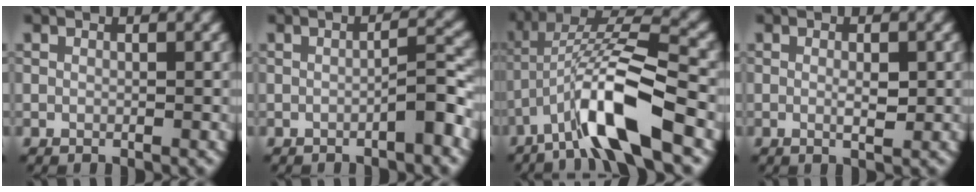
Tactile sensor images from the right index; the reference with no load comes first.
{"total": 2.6, "force": [-1.4, 0.3, 2.2], "torque": [-0.033, 0.017, -0.023]}
{"total": 9.2, "force": [-4.8, 2.0, 7.7], "torque": [-0.142, 0.012, -0.092]}
{"total": 1.7, "force": [0.0, 0.3, 1.6], "torque": [-0.027, -0.002, 0.000]}